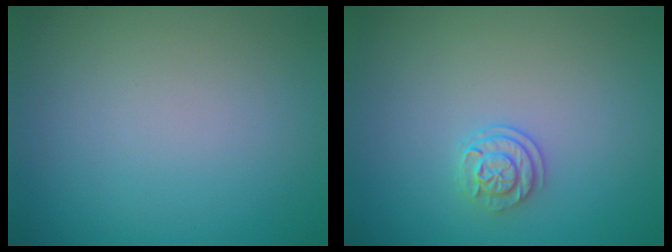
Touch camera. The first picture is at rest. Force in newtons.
{"total": 1.9, "press": 1.6, "slide": 1.1}